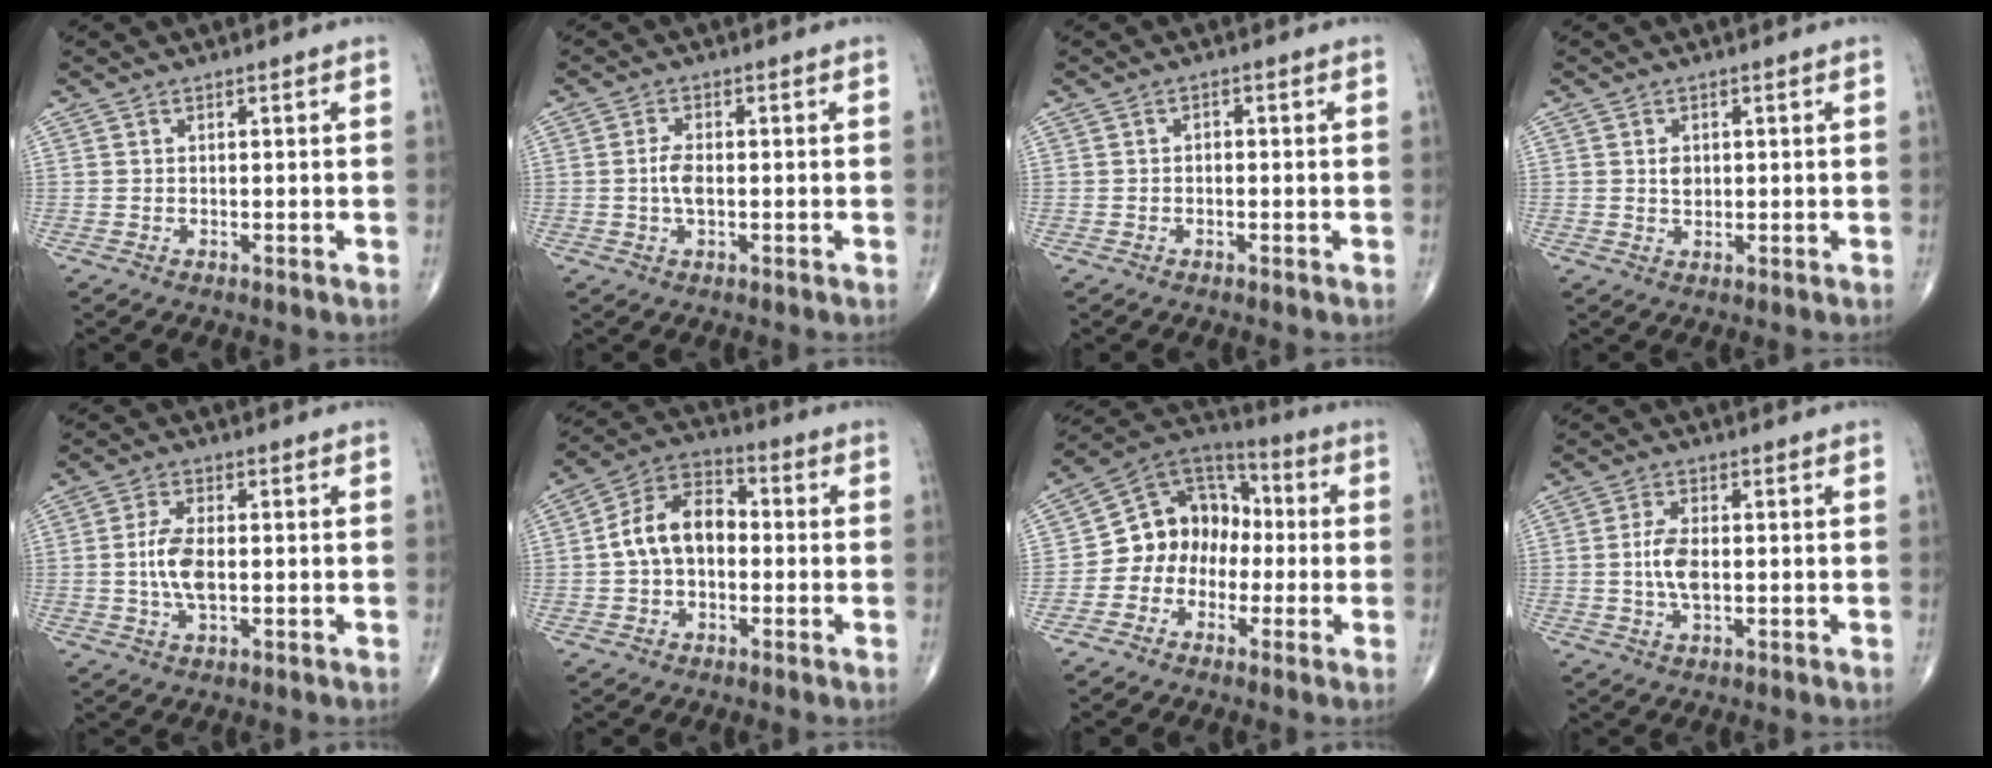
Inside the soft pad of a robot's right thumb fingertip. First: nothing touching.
{"total": 3.2, "force": [-0.4, 1.5, 2.8], "torque": [-0.057, 0.004, -0.010]}
{"total": 0.6, "force": [-0.2, 0.5, 0.4], "torque": [0.000, 0.005, -0.009]}
{"total": 2.0, "force": [0.4, 1.4, 1.3], "torque": [-0.014, -0.002, 0.008]}
{"total": 6.2, "force": [-0.4, 2.8, 5.5], "torque": [-0.115, 0.002, -0.011]}
{"total": 11.2, "force": [-0.5, 7.5, 8.3], "torque": [-0.133, 0.035, -0.024]}
{"total": 12.5, "force": [-2.3, 10.4, 6.5], "torque": [-0.068, 0.059, -0.056]}
{"total": 5.1, "force": [-0.3, 2.4, 4.5], "torque": [-0.094, 0.001, -0.009]}